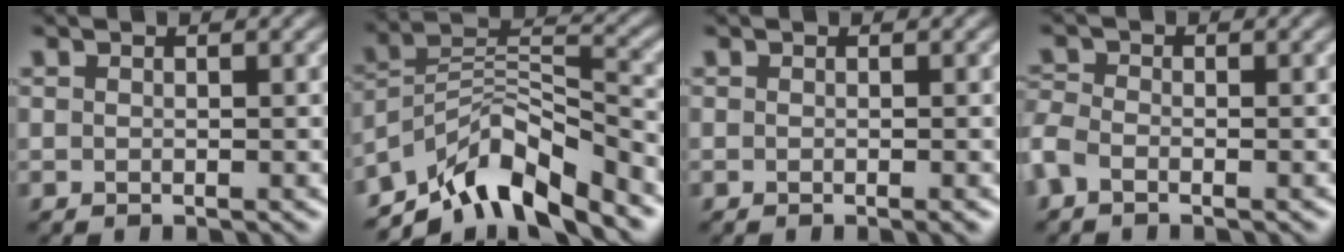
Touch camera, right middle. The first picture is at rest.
{"total": 8.8, "force": [-6.9, 2.8, 4.6], "torque": [-0.066, 0.004, -0.132]}
{"total": 1.0, "force": [-0.4, 0.3, 0.9], "torque": [0.000, 0.000, -0.006]}
{"total": 2.0, "force": [-1.4, 0.9, 1.0], "torque": [-0.025, 0.003, -0.037]}